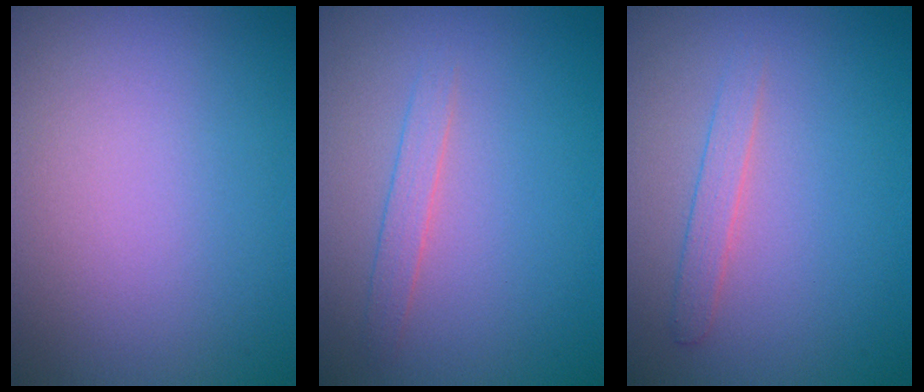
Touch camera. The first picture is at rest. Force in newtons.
{"total": 1.3, "press": 1.3, "slide": 0.1}
{"total": 1.4, "press": 1.4, "slide": 0.1}